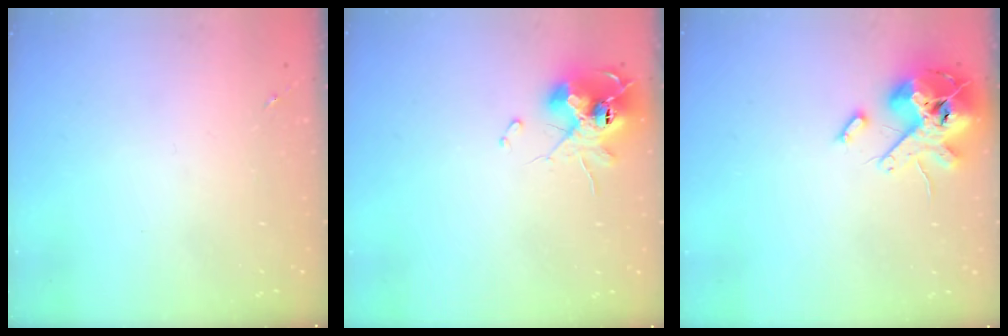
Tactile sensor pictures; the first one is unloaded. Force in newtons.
{"total": 12.8, "press": 12.7, "slide": 1.1}
{"total": 14.9, "press": 14.7, "slide": 2.5}